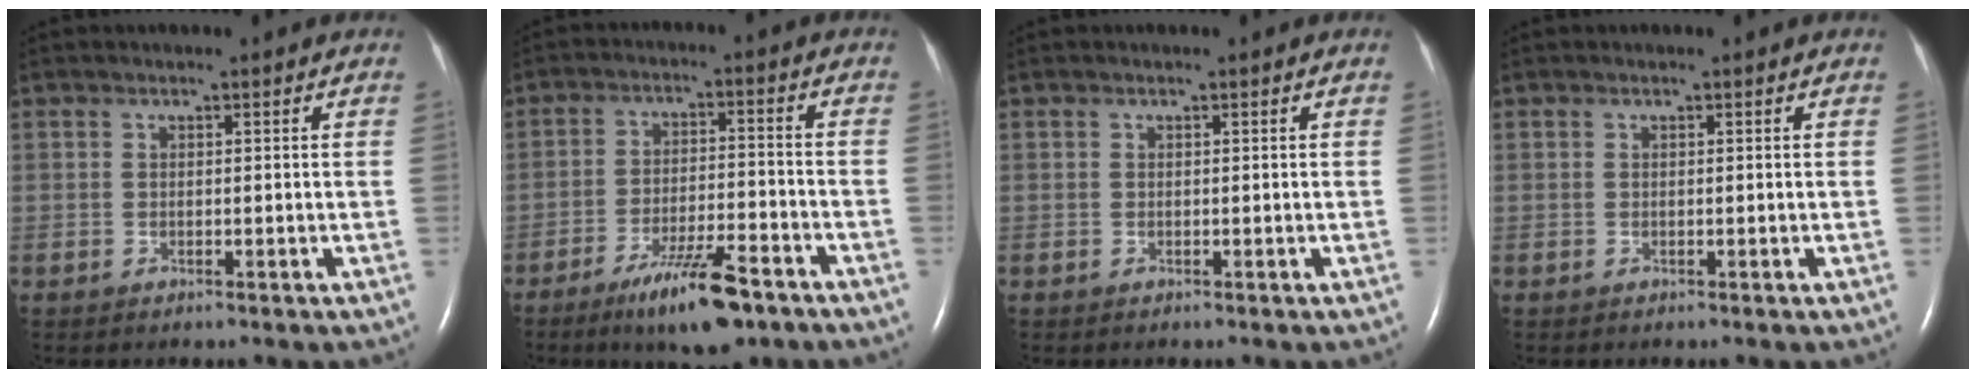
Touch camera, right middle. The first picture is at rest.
{"total": 10.3, "force": [-6.9, 1.8, 7.4], "torque": [-0.132, -0.015, -0.113]}
{"total": 0.0}
{"total": 0.0}